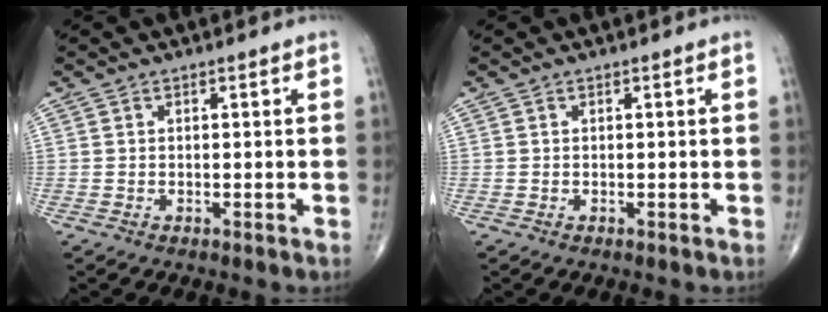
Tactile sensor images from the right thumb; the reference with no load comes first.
{"total": 0.0}